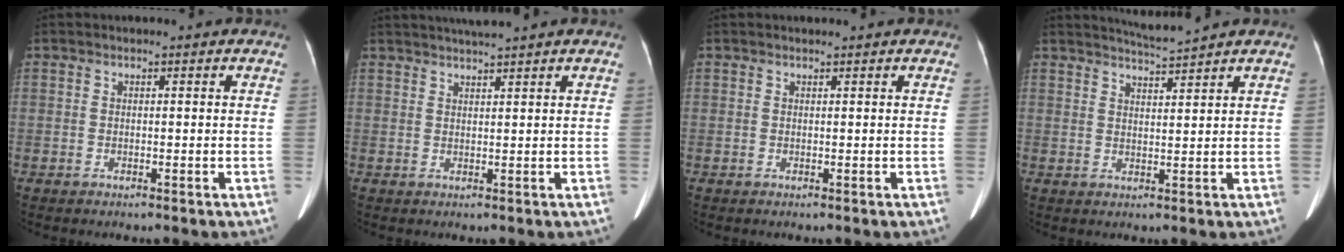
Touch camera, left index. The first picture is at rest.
{"total": 4.2, "force": [3.8, -1.0, 1.7], "torque": [-0.024, 0.017, 0.064]}
{"total": 0.7, "force": [0.7, 0.0, 0.2], "torque": [-0.007, 0.006, 0.013]}
{"total": 3.6, "force": [3.4, -1.3, 0.3], "torque": [-0.008, -0.006, 0.064]}